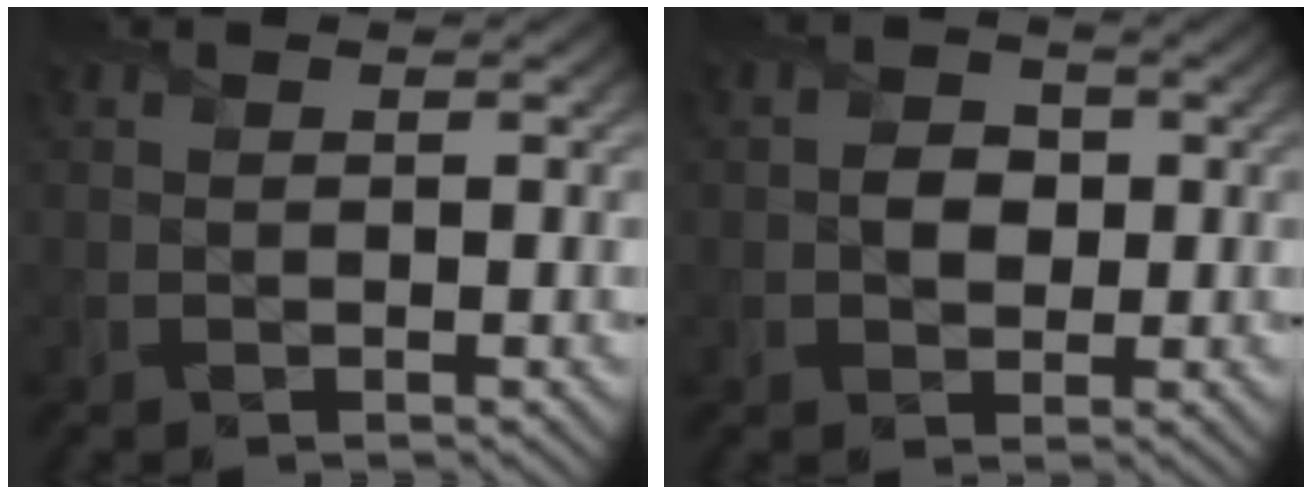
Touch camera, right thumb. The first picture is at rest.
{"total": 2.5, "force": [-0.3, 2.1, 1.3], "torque": [-0.022, -0.003, -0.012]}